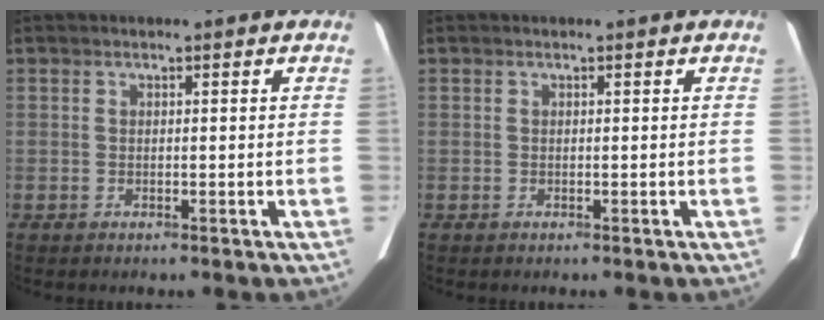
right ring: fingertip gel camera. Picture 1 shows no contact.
{"total": 0.0}